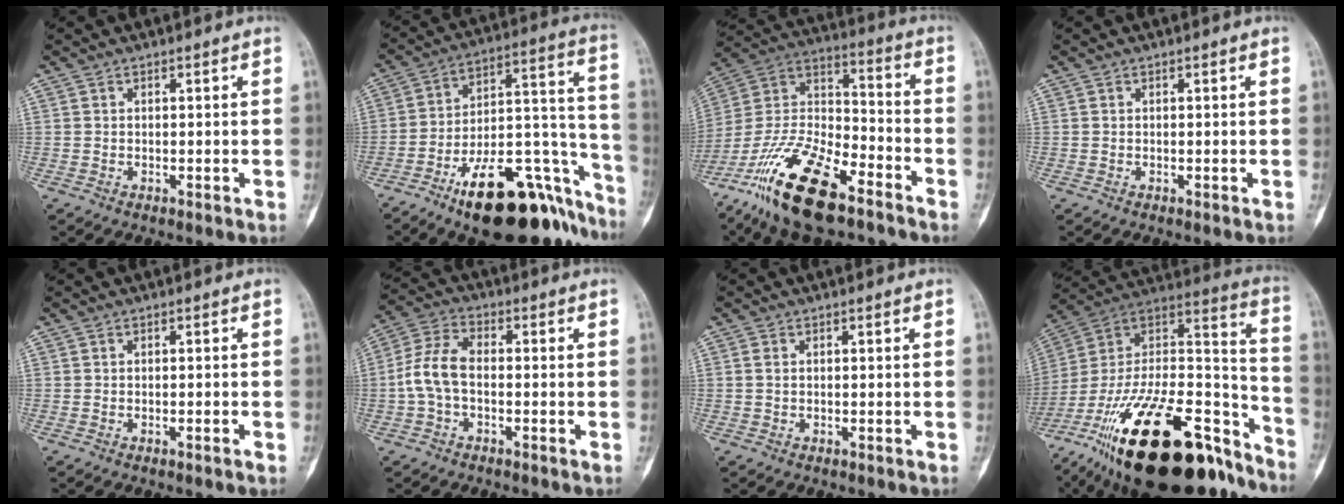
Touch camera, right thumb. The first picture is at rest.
{"total": 27.5, "force": [-17.0, 10.8, 18.7], "torque": [-0.174, 0.125, -0.258]}
{"total": 22.8, "force": [-14.9, 8.6, 15.0], "torque": [-0.311, 0.060, -0.277]}
{"total": 0.0}
{"total": 0.8, "force": [-0.4, 0.2, 0.7], "torque": [-0.011, 0.005, -0.003]}
{"total": 7.8, "force": [-1.2, 4.6, 6.2], "torque": [-0.129, 0.025, -0.034]}
{"total": 1.0, "force": [0.1, 0.7, 0.7], "torque": [-0.015, 0.000, 0.000]}
{"total": 39.8, "force": [-24.8, 16.3, 26.5], "torque": [-0.400, 0.042, -0.399]}